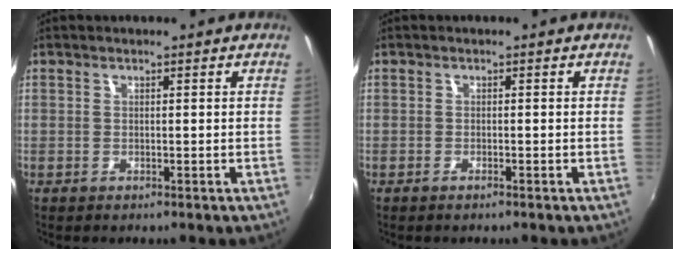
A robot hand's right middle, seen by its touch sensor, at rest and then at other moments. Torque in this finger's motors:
{"motor_torque": [-0.57, -0.38, -0.01, -0.01]}